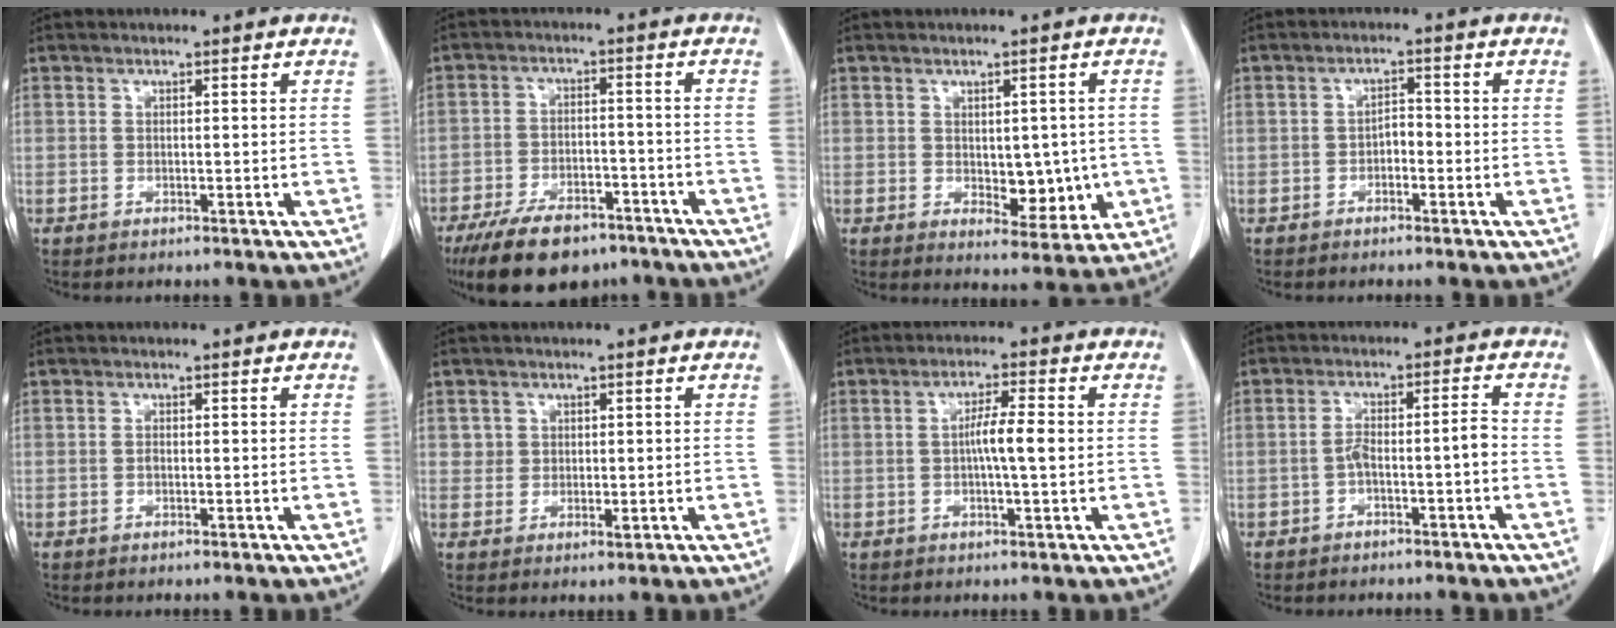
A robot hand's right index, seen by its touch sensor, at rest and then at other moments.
{"total": 10.9, "force": [-8.0, 4.7, 5.6], "torque": [-0.091, -0.010, -0.135]}
{"total": 6.2, "force": [-0.3, 3.2, 5.3], "torque": [-0.061, -0.007, 0.008]}
{"total": 2.4, "force": [-0.6, 1.0, 2.0], "torque": [-0.020, 0.007, -0.013]}
{"total": 0.7, "force": [0.0, 0.3, 0.6], "torque": [-0.011, 0.000, -0.001]}
{"total": 2.2, "force": [0.8, 2.0, 0.4], "torque": [0.001, -0.005, 0.010]}
{"total": 5.1, "force": [0.2, 0.3, 5.1], "torque": [-0.089, 0.003, -0.001]}
{"total": 4.5, "force": [-1.4, 0.4, 4.3], "torque": [-0.074, 0.018, -0.022]}